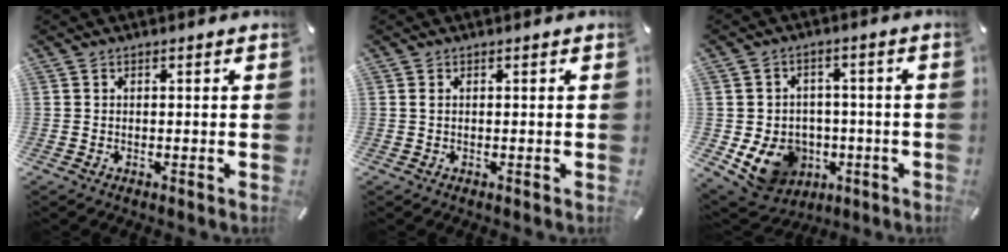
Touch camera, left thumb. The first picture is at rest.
{"total": 0.7, "force": [0.2, 0.1, 0.7], "torque": [-0.013, 0.001, 0.003]}
{"total": 11.4, "force": [-3.4, 9.8, 4.7], "torque": [-0.096, 0.012, -0.053]}